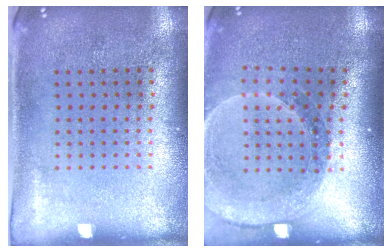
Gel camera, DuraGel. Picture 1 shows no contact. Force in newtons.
{"total": 1.5, "press": 1.5, "slide": 0.1}